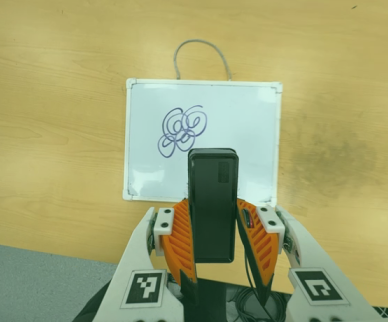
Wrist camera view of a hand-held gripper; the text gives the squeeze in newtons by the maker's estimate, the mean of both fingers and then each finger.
{"total": 3.7, "left": 2.2, "right": 5.1}